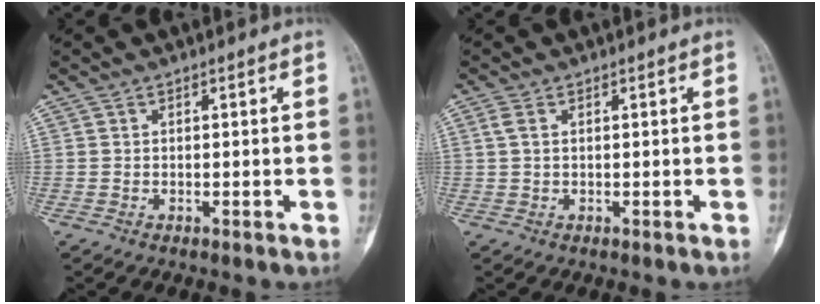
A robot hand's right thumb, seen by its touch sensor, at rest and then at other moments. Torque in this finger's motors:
{"motor_torque": [0.07, -0.07, 0.42, 0.07, 0.07]}